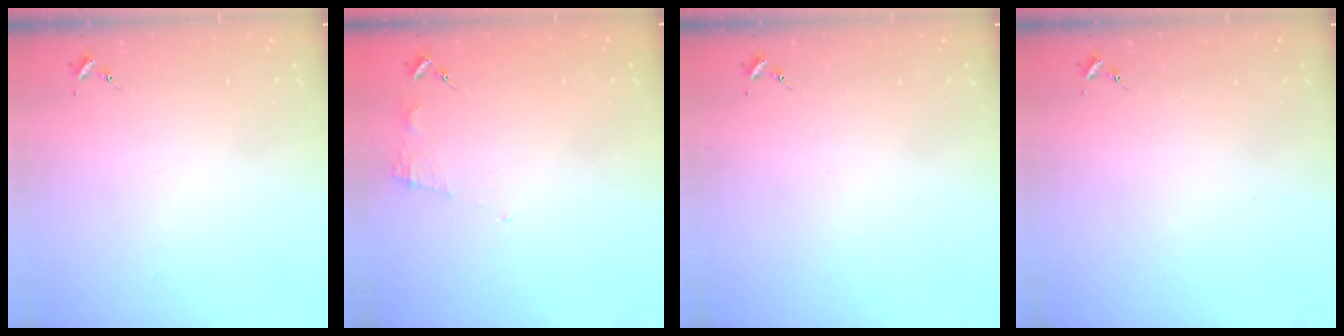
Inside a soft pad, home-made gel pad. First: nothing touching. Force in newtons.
{"total": 6.7, "press": 6.7, "slide": 0.5}
{"total": 0.0}
{"total": 0.0}